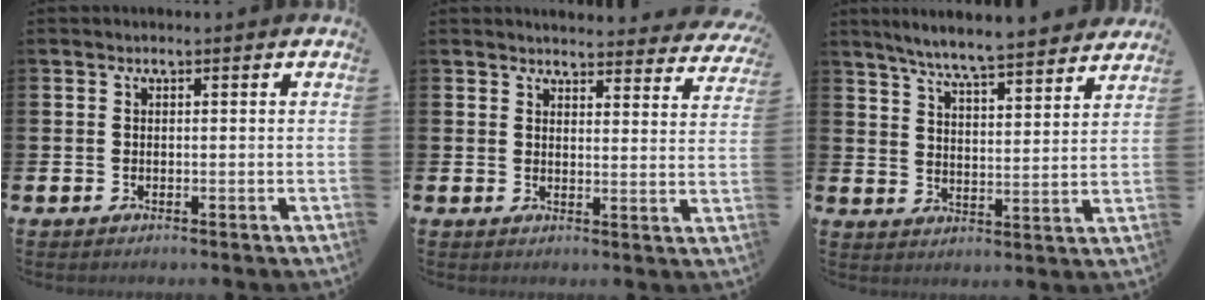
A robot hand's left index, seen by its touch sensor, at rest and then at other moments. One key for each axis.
{"total": 3.8, "fx": 3.8, "fy": 0.5, "fz": 0.2, "tx": -0.003, "ty": -0.029, "tz": 0.066}
{"total": 7.0, "fx": 6.7, "fy": -0.1, "fz": 2.0, "tx": -0.064, "ty": -0.045, "tz": 0.117}